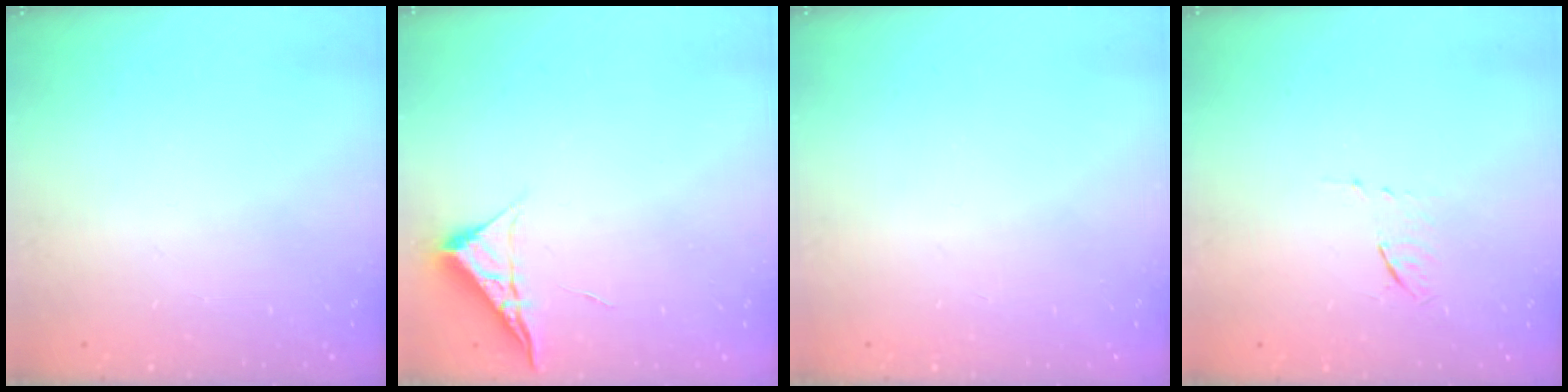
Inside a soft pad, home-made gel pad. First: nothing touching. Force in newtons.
{"total": 4.7, "press": 4.7, "slide": 0.7}
{"total": 0.0}
{"total": 4.2, "press": 4.1, "slide": 0.9}